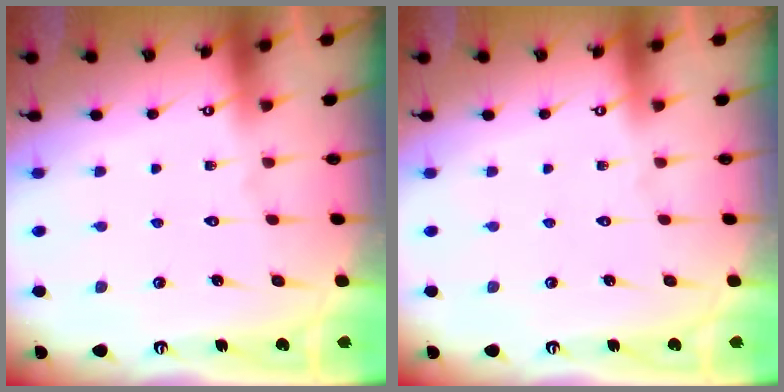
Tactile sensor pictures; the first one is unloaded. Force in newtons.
{"total": 0.0}